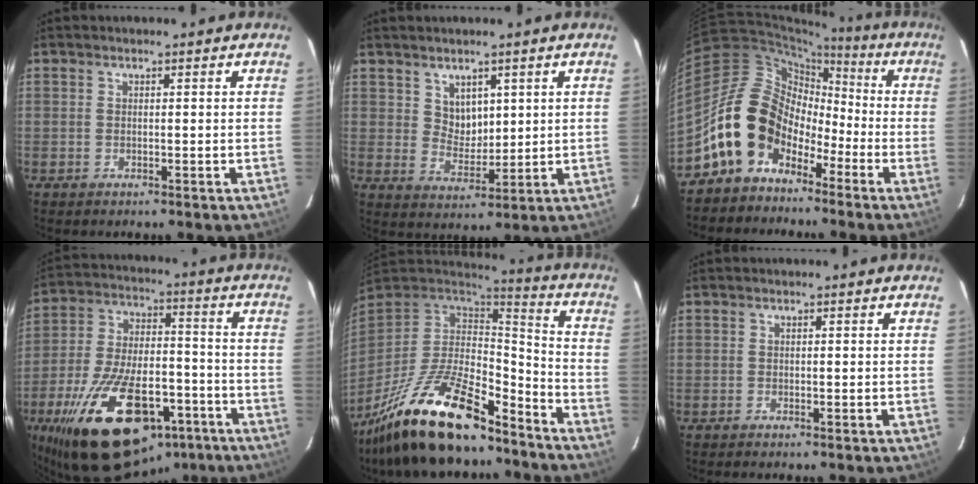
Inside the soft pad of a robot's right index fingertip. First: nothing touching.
{"total": 5.1, "force": [2.6, 3.8, 2.1], "torque": [-0.028, 0.001, 0.056]}
{"total": 12.8, "force": [-6.4, 9.8, 5.3], "torque": [-0.105, 0.032, -0.117]}
{"total": 27.4, "force": [-15.9, 13.2, 18.0], "torque": [-0.332, -0.005, -0.236]}
{"total": 24.1, "force": [-17.1, 8.1, 14.9], "torque": [-0.291, -0.027, -0.287]}
{"total": 0.6, "force": [-0.5, 0.1, 0.2], "torque": [-0.004, -0.001, -0.010]}